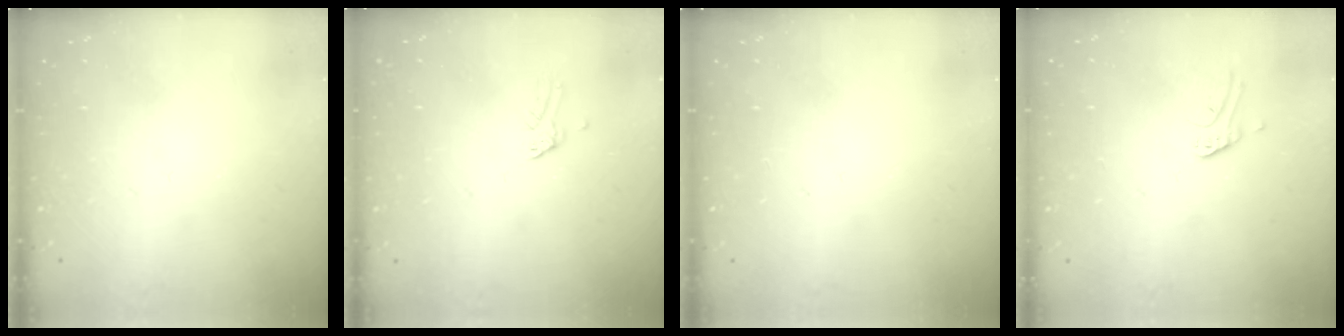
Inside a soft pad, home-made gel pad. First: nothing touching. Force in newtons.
{"total": 0.0}
{"total": 0.0}
{"total": 3.4, "press": 3.4, "slide": 0.4}